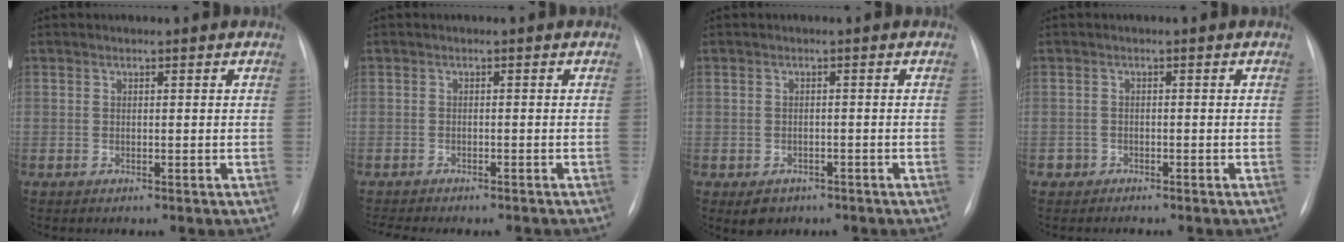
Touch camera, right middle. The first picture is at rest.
{"total": 6.4, "force": [-5.7, 1.4, 2.5], "torque": [-0.031, 0.004, -0.074]}
{"total": 3.2, "force": [-2.0, 2.3, 0.9], "torque": [-0.013, 0.003, -0.021]}
{"total": 1.3, "force": [-1.0, 0.8, -0.2], "torque": [-0.006, 0.003, -0.022]}